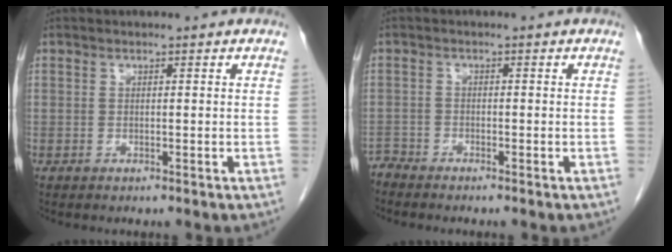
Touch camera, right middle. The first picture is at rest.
{"total": 1.8, "force": [-1.8, -0.1, -0.4], "torque": [0.014, -0.008, -0.034]}